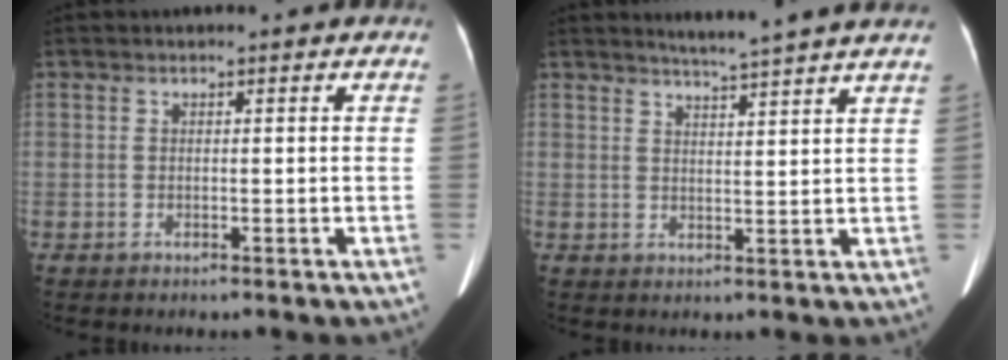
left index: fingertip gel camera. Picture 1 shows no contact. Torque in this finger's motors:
{"motor_torque": [-0.22, -0.37, -0.05, 0.02]}